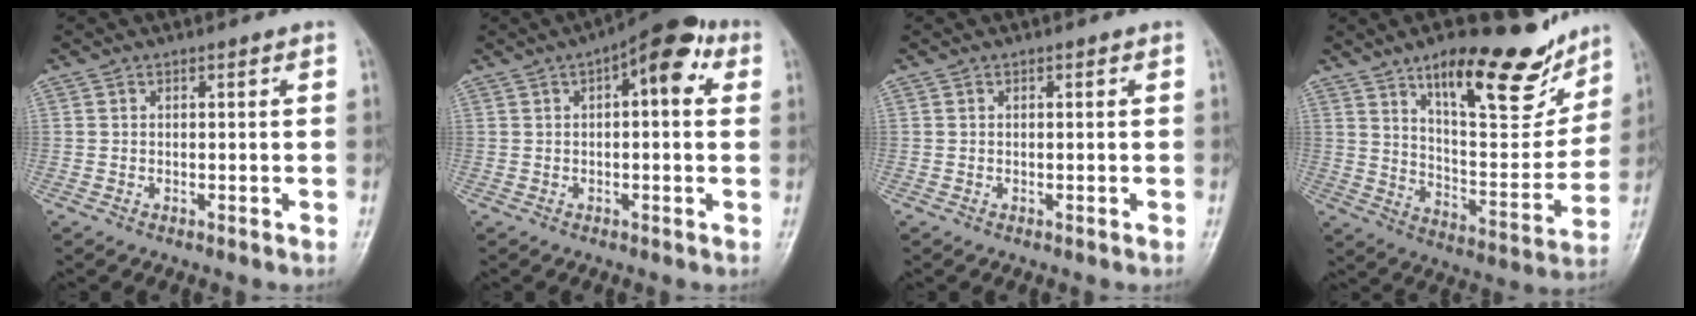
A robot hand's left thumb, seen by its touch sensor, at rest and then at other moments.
{"total": 9.7, "force": [3.1, 4.1, 8.3], "torque": [-0.095, 0.023, 0.032]}
{"total": 0.0}
{"total": 22.0, "force": [14.3, 7.6, 14.9], "torque": [-0.167, -0.073, 0.225]}